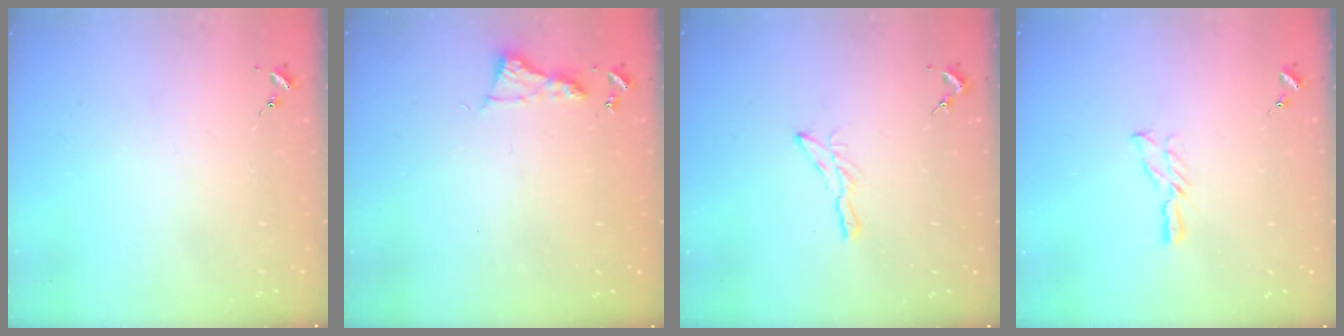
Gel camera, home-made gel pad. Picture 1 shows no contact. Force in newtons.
{"total": 6.4, "press": 6.3, "slide": 0.7}
{"total": 5.8, "press": 5.8, "slide": 0.4}
{"total": 5.0, "press": 5.0, "slide": 0.5}